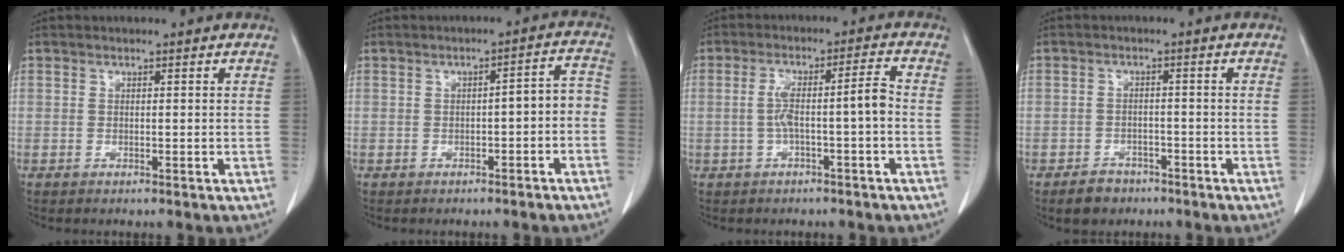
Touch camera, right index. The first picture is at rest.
{"total": 4.3, "force": [-1.7, 1.4, 3.8], "torque": [-0.045, 0.026, -0.020]}
{"total": 6.0, "force": [-1.1, 0.4, 5.9], "torque": [-0.112, 0.029, -0.013]}
{"total": 3.6, "force": [-2.6, 2.4, 0.8], "torque": [-0.017, 0.005, -0.036]}